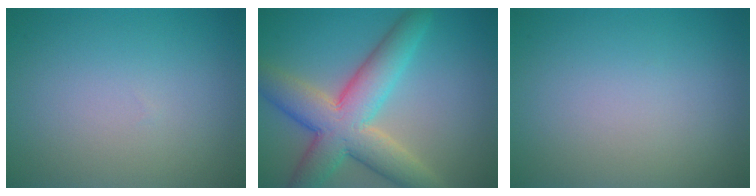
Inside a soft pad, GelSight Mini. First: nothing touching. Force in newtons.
{"total": 8.7, "press": 8.7, "slide": 0.3}
{"total": 0.0}